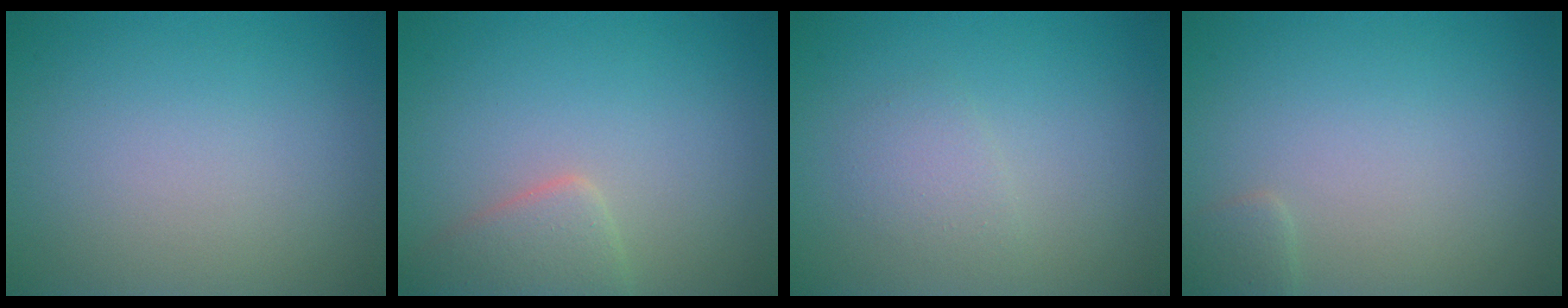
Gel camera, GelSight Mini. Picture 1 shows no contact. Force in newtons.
{"total": 2.8, "press": 2.8, "slide": 0.2}
{"total": 1.4, "press": 1.4, "slide": 0.1}
{"total": 1.0, "press": 1.0, "slide": 0.1}